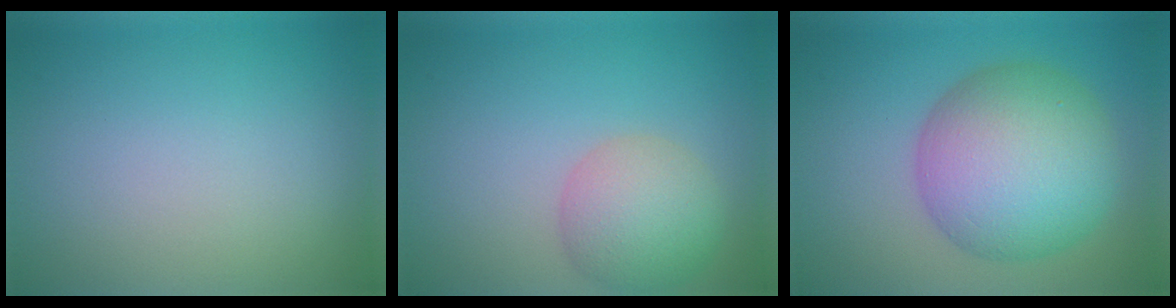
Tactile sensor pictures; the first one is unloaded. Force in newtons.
{"total": 4.6, "press": 4.6, "slide": 0.2}
{"total": 10.4, "press": 10.4, "slide": 0.5}